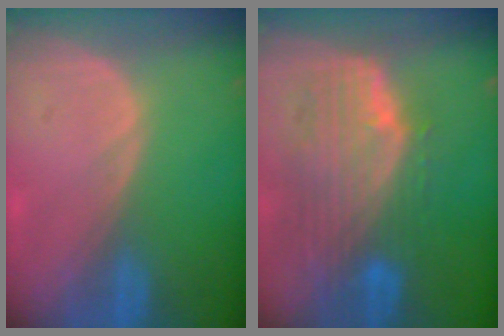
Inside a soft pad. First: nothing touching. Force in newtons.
{"total": 10.2, "press": 8.9, "slide": 4.9}